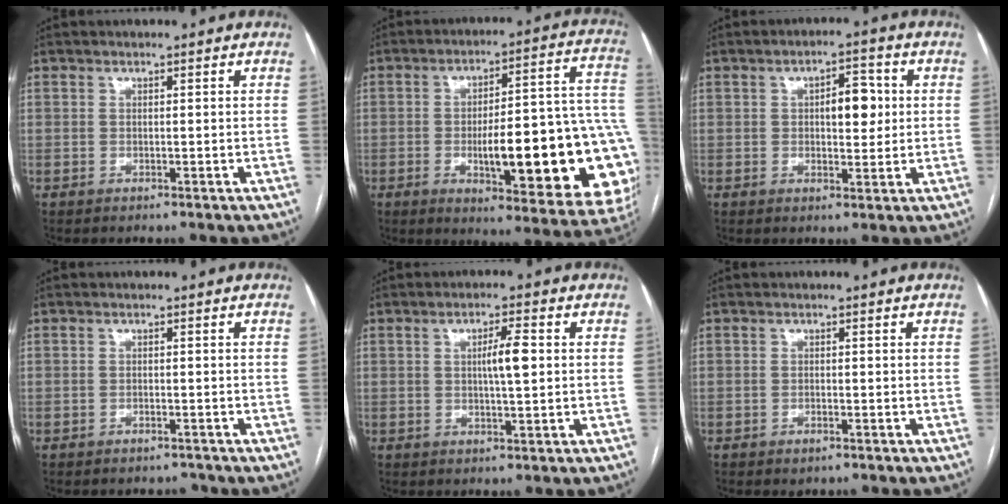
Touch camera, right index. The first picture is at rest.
{"total": 27.0, "force": [-5.4, 5.8, 25.8], "torque": [-0.260, 0.016, -0.060]}
{"total": 5.8, "force": [0.8, 2.5, 5.1], "torque": [-0.072, 0.011, 0.014]}
{"total": 1.5, "force": [-1.4, 0.6, 0.0], "torque": [0.001, 0.000, -0.018]}
{"total": 4.3, "force": [0.5, 0.5, 4.3], "torque": [-0.072, 0.003, 0.007]}
{"total": 1.1, "force": [-0.7, 0.5, 0.6], "torque": [-0.012, -0.001, -0.006]}